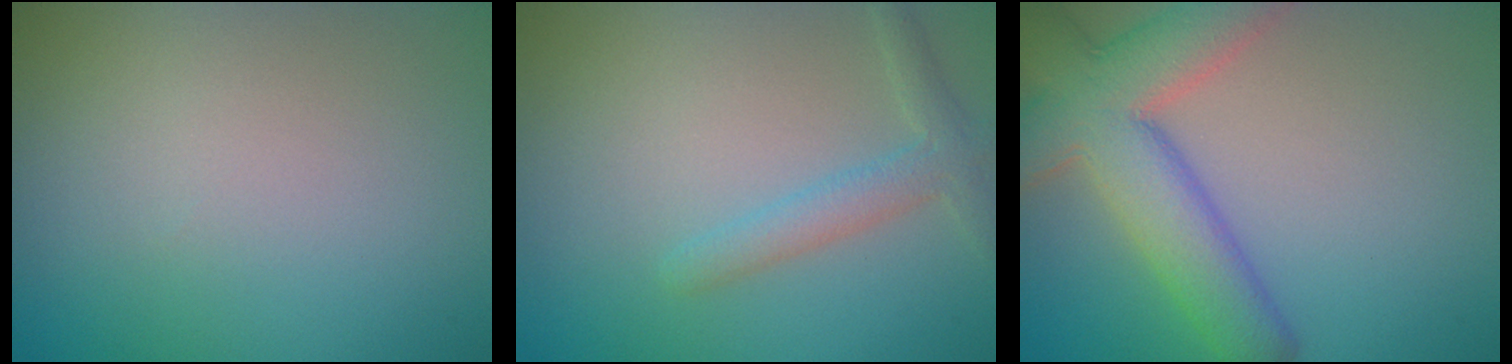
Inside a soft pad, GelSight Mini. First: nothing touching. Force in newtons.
{"total": 2.3, "press": 2.3, "slide": 0.1}
{"total": 8.1, "press": 8.1, "slide": 0.7}